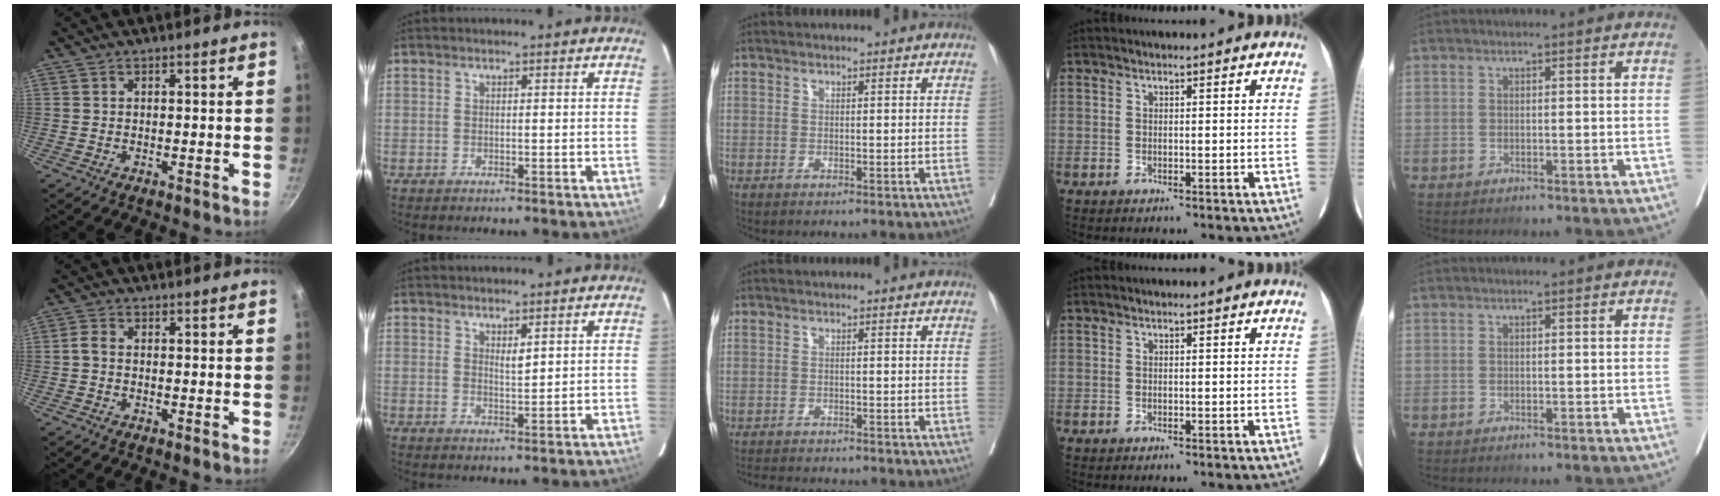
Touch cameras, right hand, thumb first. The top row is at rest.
{"thumb": {"total": 1.9, "force": [-0.3, 1.2, 1.5], "torque": [-0.031, 0.004, -0.012]}, "index": {"total": 1.6, "force": [1.0, 0.3, 1.3], "torque": [-0.025, -0.005, 0.020]}, "middle": {"total": 5.2, "force": [-4.9, 0.5, 1.5], "torque": [-0.015, -0.011, -0.078]}}